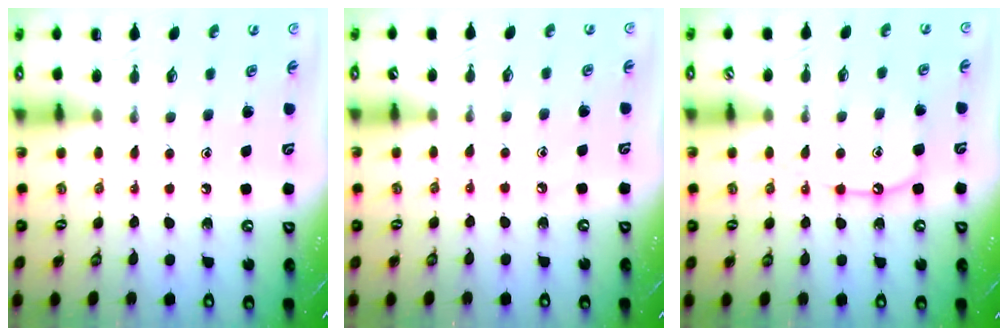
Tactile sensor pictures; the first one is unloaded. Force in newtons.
{"total": 2.8, "press": 2.8, "slide": 0.4}
{"total": 8.1, "press": 8.1, "slide": 0.8}